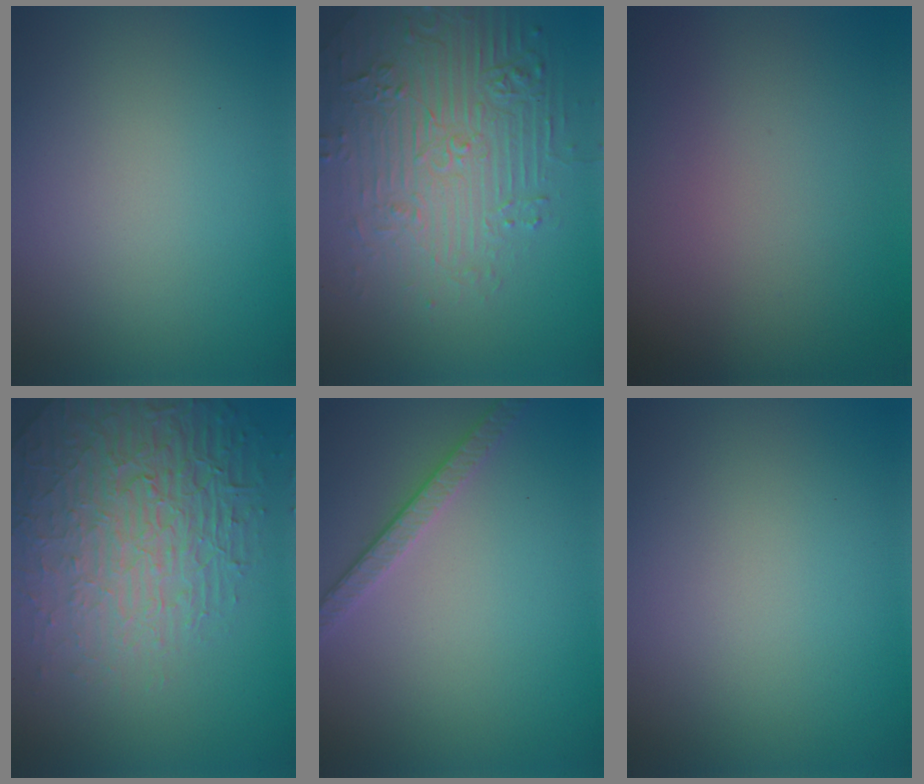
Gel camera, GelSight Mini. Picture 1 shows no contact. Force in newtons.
{"total": 7.4, "press": 5.5, "slide": 5.0}
{"total": 0.0}
{"total": 7.8, "press": 5.9, "slide": 5.1}
{"total": 2.6, "press": 2.5, "slide": 0.8}
{"total": 0.0}